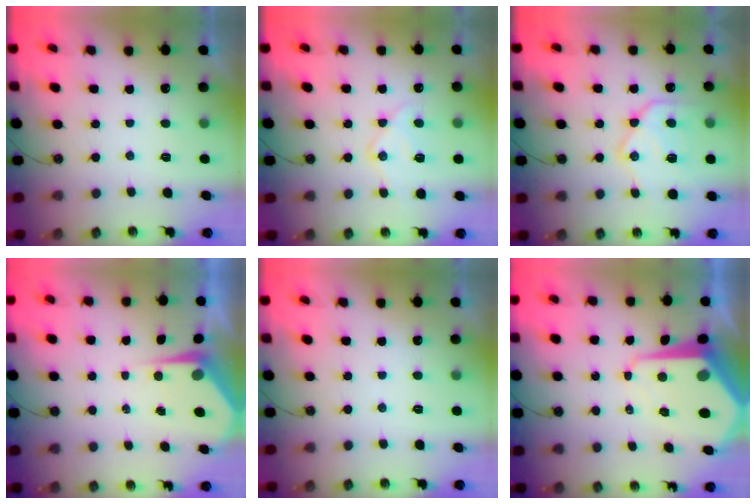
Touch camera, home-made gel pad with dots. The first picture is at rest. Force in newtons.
{"total": 13.4, "press": 13.3, "slide": 1.2}
{"total": 16.7, "press": 16.6, "slide": 1.3}
{"total": 4.8, "press": 4.8, "slide": 0.4}
{"total": 0.0}
{"total": 11.8, "press": 11.8, "slide": 1.2}